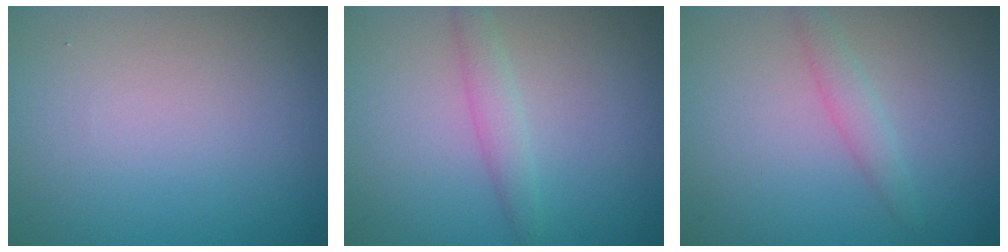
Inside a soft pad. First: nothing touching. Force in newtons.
{"total": 1.7, "press": 1.7, "slide": 0.0}
{"total": 1.6, "press": 1.6, "slide": 0.0}